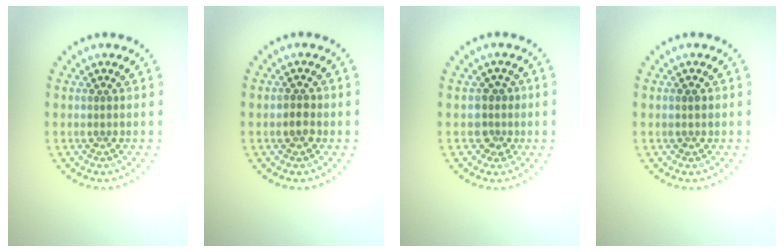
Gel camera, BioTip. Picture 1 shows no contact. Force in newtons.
{"total": 1.3, "press": 1.3, "slide": 0.2}
{"total": 2.0, "press": 1.6, "slide": 1.1}
{"total": 0.7, "press": 0.7, "slide": 0.2}